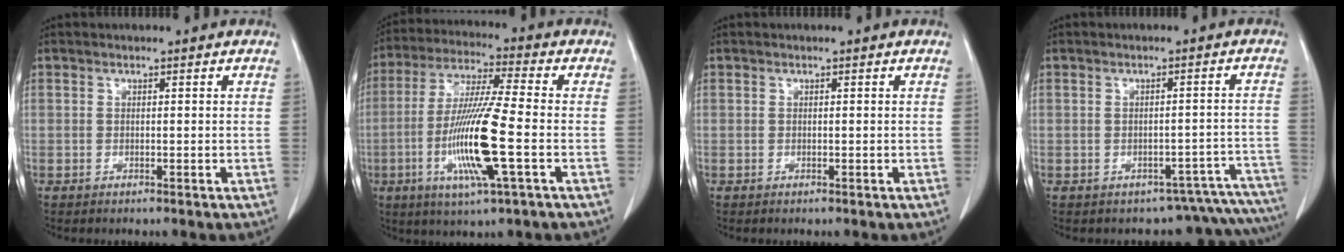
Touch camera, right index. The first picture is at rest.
{"total": 14.2, "force": [-3.4, 0.3, 13.8], "torque": [-0.279, -0.016, -0.069]}
{"total": 0.0}
{"total": 10.0, "force": [-9.3, 3.6, 1.4], "torque": [0.016, 0.044, -0.097]}